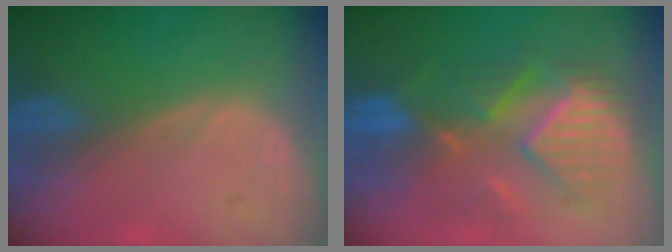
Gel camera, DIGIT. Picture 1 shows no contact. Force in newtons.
{"total": 9.8, "press": 9.3, "slide": 3.1}